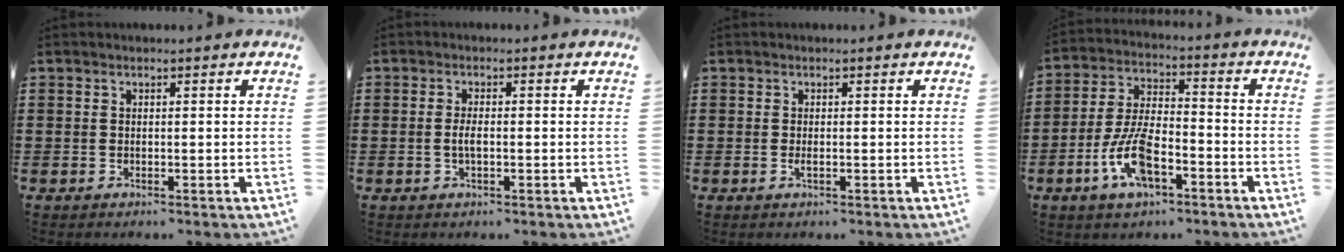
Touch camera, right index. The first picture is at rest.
{"total": 2.1, "force": [-0.2, 0.4, 2.1], "torque": [-0.047, -0.006, -0.005]}
{"total": 0.8, "force": [-0.1, 0.0, 0.8], "torque": [-0.025, -0.011, -0.002]}
{"total": 9.2, "force": [-3.9, 3.8, 7.3], "torque": [-0.167, -0.005, -0.073]}